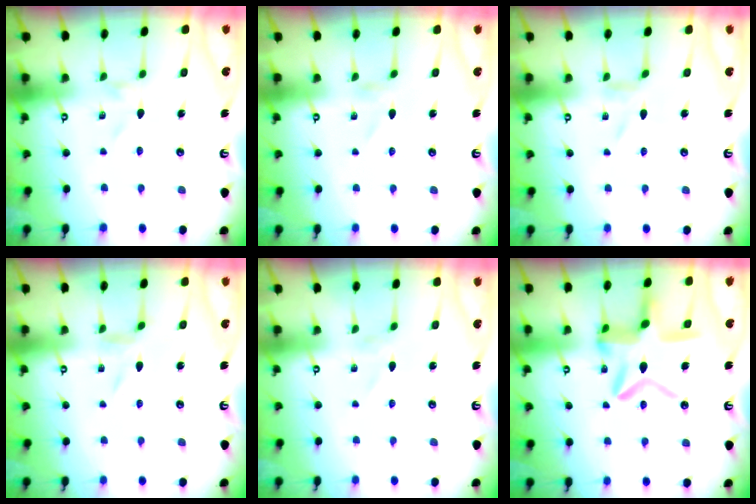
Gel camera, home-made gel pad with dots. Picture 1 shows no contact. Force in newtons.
{"total": 0.7, "press": 0.7, "slide": 0.1}
{"total": 1.1, "press": 1.1, "slide": 0.2}
{"total": 2.1, "press": 2.1, "slide": 0.3}
{"total": 0.7, "press": 0.7, "slide": 0.1}
{"total": 16.1, "press": 16.0, "slide": 1.4}